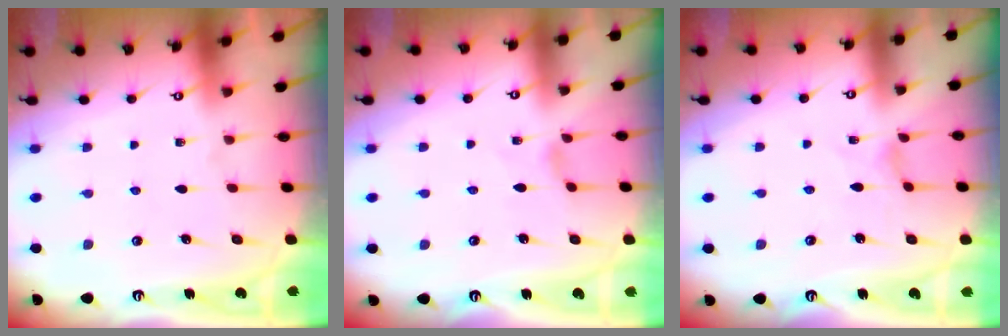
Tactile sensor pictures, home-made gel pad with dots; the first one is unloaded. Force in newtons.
{"total": 0.0}
{"total": 0.0}